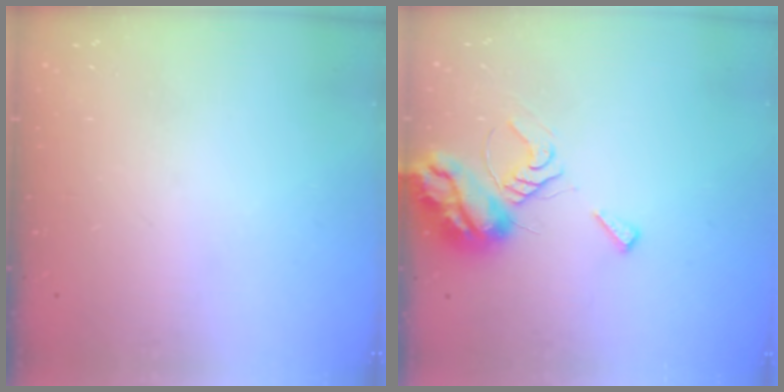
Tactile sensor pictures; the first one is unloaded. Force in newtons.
{"total": 9.3, "press": 9.3, "slide": 0.9}